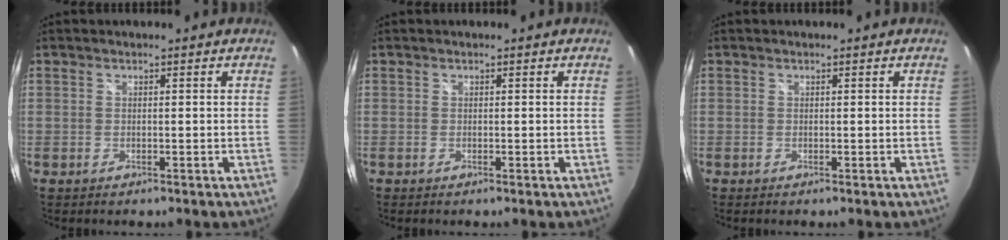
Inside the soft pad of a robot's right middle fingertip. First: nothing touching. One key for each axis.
{"total": 0.0}
{"total": 0.0}